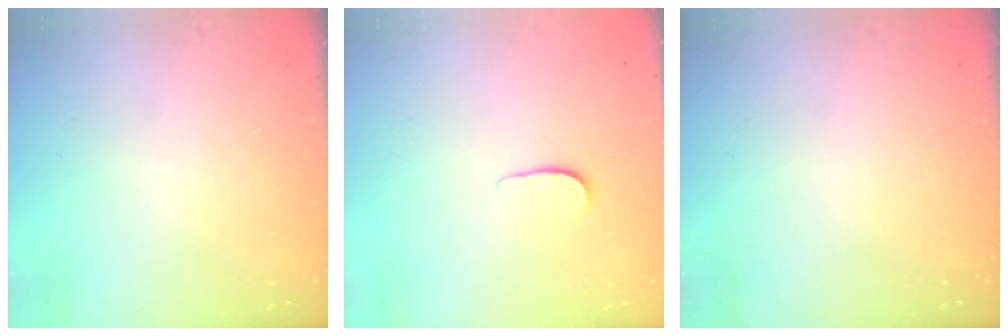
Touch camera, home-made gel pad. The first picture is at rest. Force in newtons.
{"total": 4.2, "press": 4.2, "slide": 0.4}
{"total": 0.0}